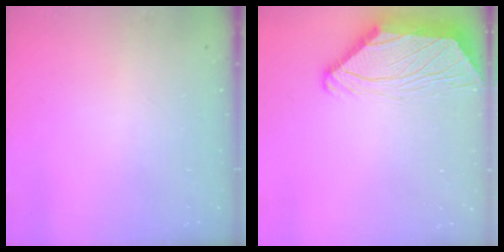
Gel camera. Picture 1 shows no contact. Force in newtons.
{"total": 3.2, "press": 3.1, "slide": 0.7}